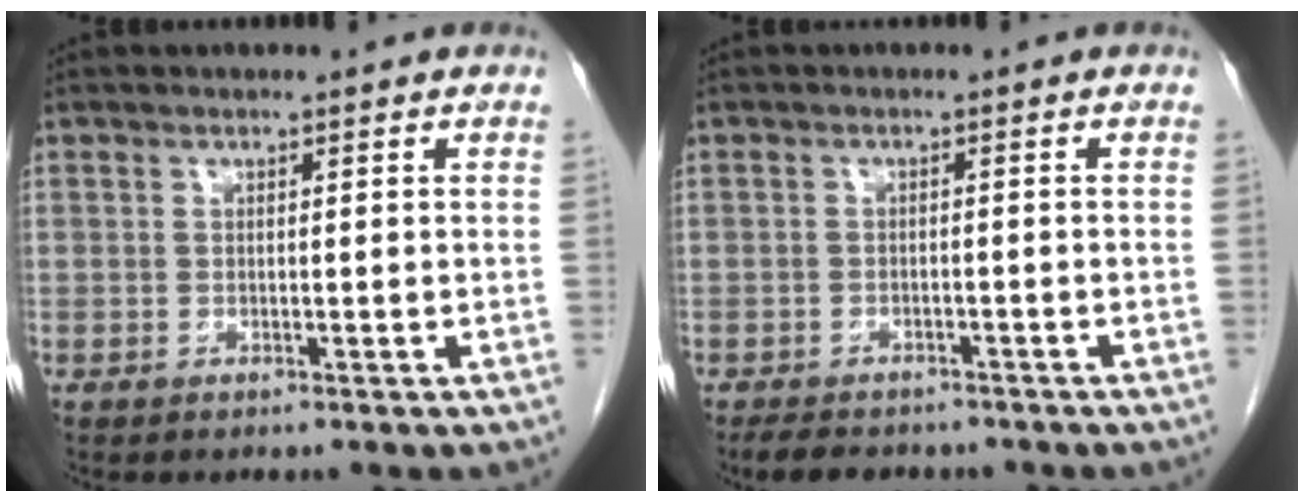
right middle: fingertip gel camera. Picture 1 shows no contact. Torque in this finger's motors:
{"motor_torque": [0.56, -0.40, -0.03, -0.02]}